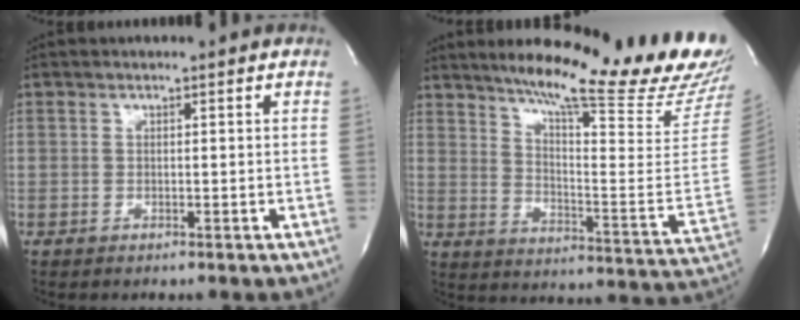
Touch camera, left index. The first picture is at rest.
{"total": 24.6, "force": [20.6, 1.2, 13.5], "torque": [-0.203, -0.089, 0.263]}